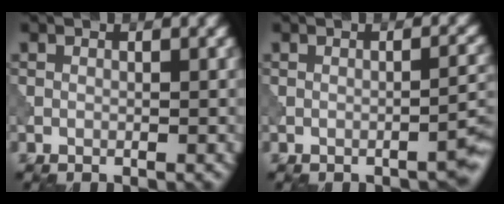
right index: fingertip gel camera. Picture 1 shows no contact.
{"total": 2.0, "force": [-1.4, 0.3, 1.3], "torque": [-0.014, 0.011, -0.025]}